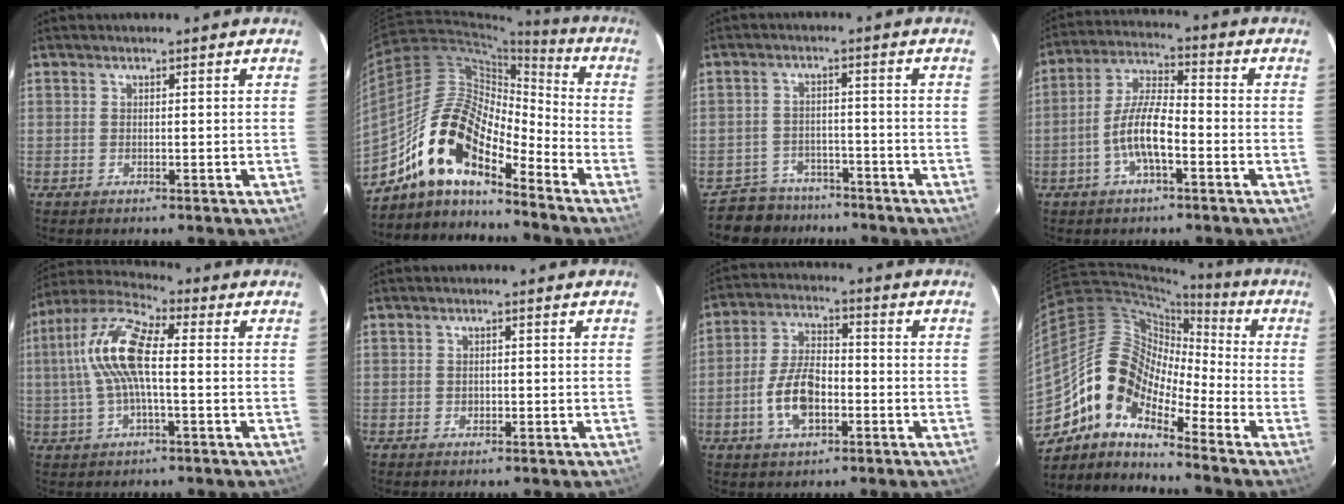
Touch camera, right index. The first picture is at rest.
{"total": 15.7, "force": [-11.4, 5.4, 9.4], "torque": [-0.169, 0.010, -0.229]}
{"total": 7.1, "force": [-5.9, 4.1, 0.1], "torque": [-0.020, 0.021, -0.091]}
{"total": 8.8, "force": [-3.3, 2.5, 7.8], "torque": [-0.164, 0.010, -0.062]}
{"total": 13.0, "force": [0.6, 4.2, 12.3], "torque": [-0.249, 0.019, 0.005]}
{"total": 0.8, "force": [-0.2, 0.7, 0.2], "torque": [-0.001, 0.000, -0.002]}
{"total": 9.7, "force": [-3.3, 5.0, 7.6], "torque": [-0.156, 0.012, -0.055]}
{"total": 12.6, "force": [-8.2, 6.1, 7.4], "torque": [-0.123, 0.020, -0.177]}